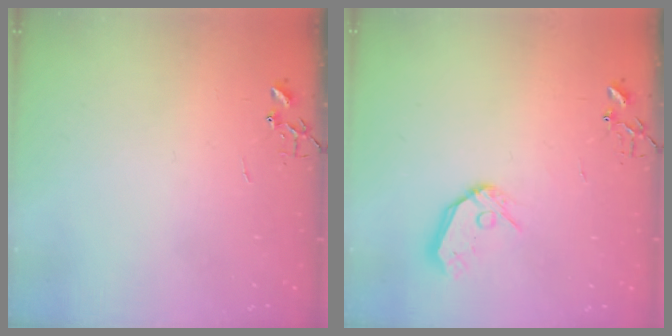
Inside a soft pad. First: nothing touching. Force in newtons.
{"total": 10.5, "press": 10.5, "slide": 1.3}